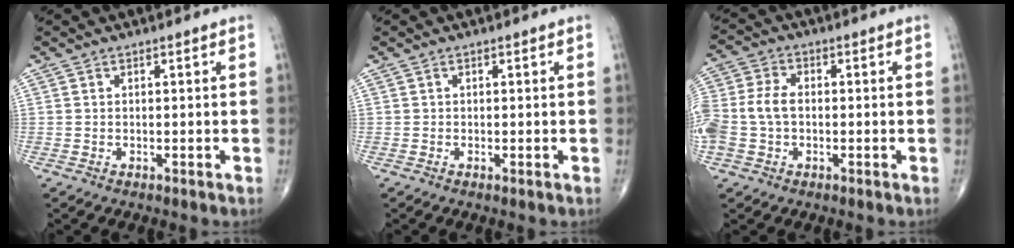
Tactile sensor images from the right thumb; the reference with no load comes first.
{"total": 0.0}
{"total": 9.3, "force": [-0.6, 6.4, 6.7], "torque": [-0.160, 0.021, -0.016]}